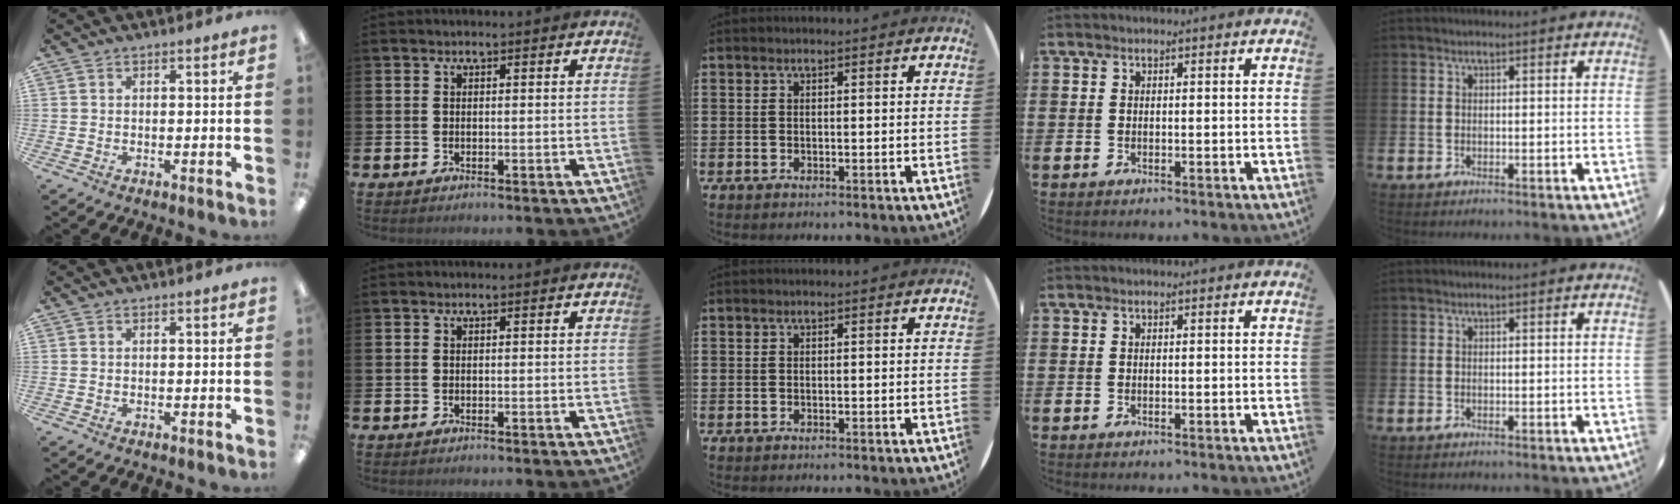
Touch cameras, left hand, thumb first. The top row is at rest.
{}